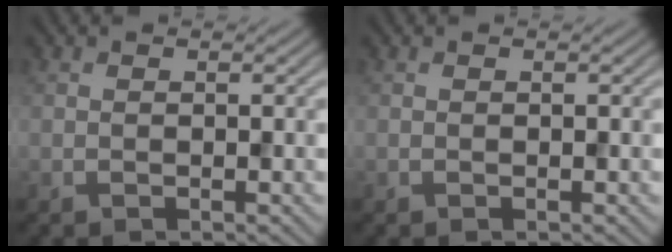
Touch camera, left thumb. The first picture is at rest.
{"total": 0.0}